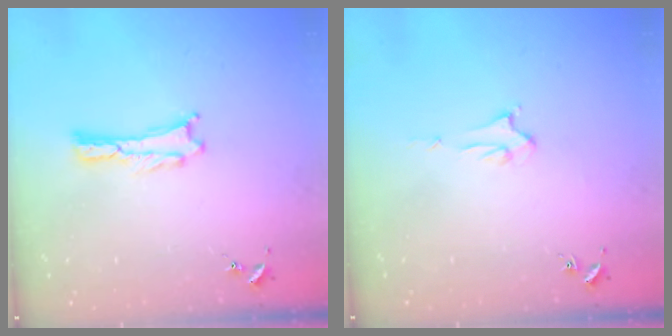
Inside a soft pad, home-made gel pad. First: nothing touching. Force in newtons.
{"total": 1.9, "press": 1.9, "slide": 0.1}